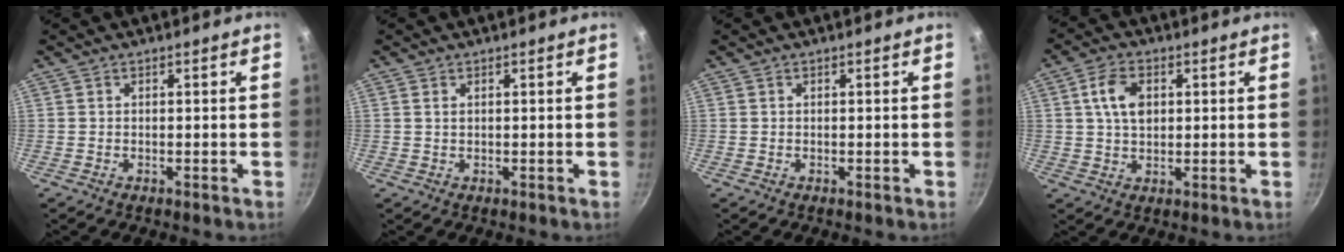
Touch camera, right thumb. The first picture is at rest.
{"total": 1.0, "force": [0.4, 0.6, 0.7], "torque": [-0.013, 0.002, 0.009]}
{"total": 0.0}
{"total": 7.0, "force": [1.7, 4.5, 5.2], "torque": [-0.085, 0.000, 0.028]}